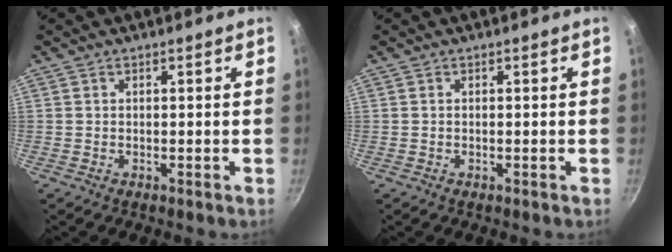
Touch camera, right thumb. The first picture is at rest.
{"total": 0.0}